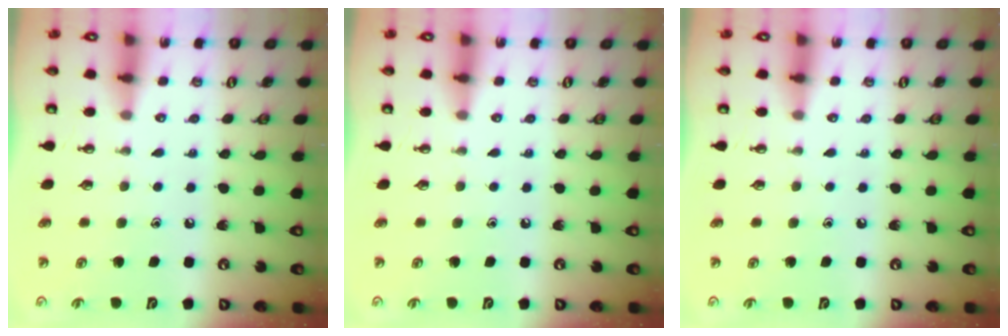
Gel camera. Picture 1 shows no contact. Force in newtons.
{"total": 0.0}
{"total": 0.0}